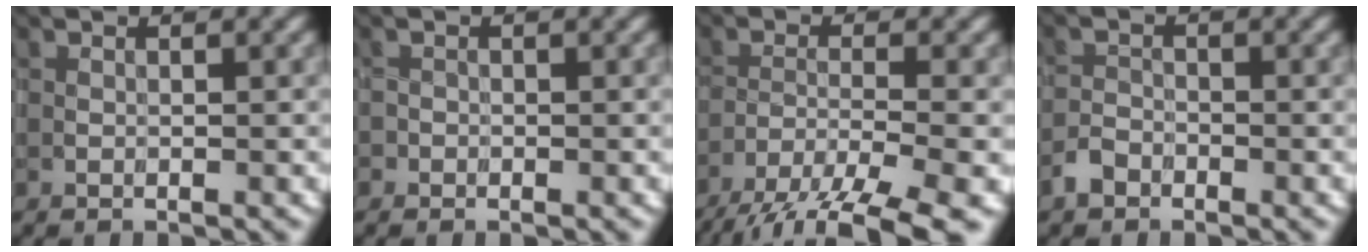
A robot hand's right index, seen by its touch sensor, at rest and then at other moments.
{"total": 0.6, "force": [-0.3, 0.3, -0.3], "torque": [0.008, 0.002, -0.005]}
{"total": 9.5, "force": [-7.3, 1.9, 5.7], "torque": [-0.088, -0.017, -0.113]}
{"total": 1.5, "force": [-1.3, 0.8, 0.2], "torque": [0.000, 0.007, -0.027]}